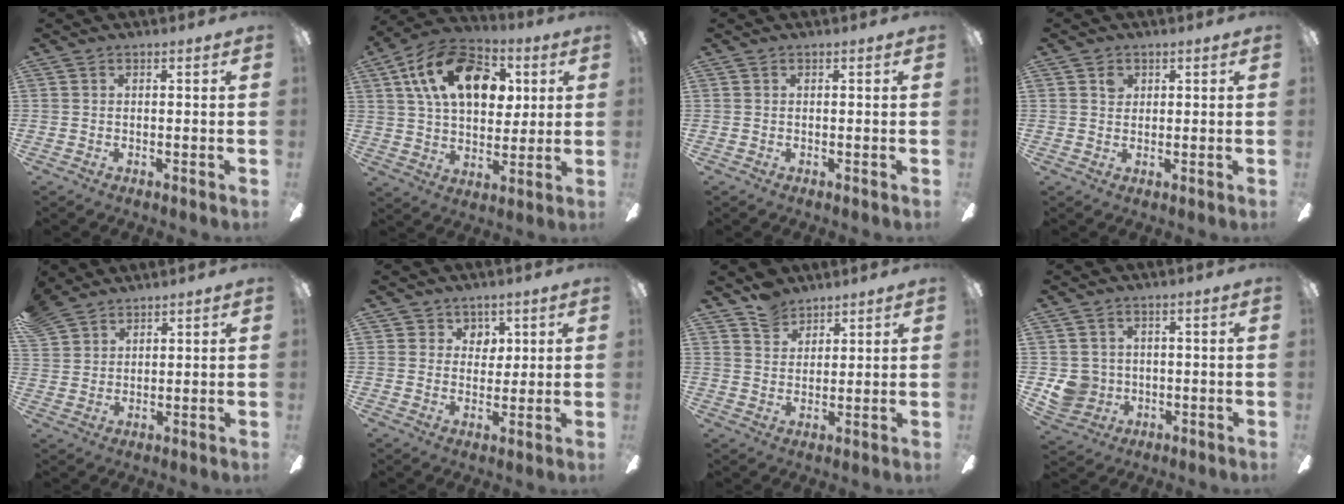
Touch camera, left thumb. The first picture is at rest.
{"total": 19.2, "force": [7.6, 11.9, 13.0], "torque": [-0.212, 0.006, 0.136]}
{"total": 0.0}
{"total": 2.0, "force": [1.2, 1.5, 0.7], "torque": [0.001, -0.005, 0.018]}
{"total": 7.2, "force": [5.9, 3.9, 1.3], "torque": [-0.048, -0.021, 0.120]}
{"total": 4.8, "force": [3.1, 3.6, 0.5], "torque": [-0.012, -0.009, 0.054]}
{"total": 6.3, "force": [5.3, 3.2, 1.2], "torque": [-0.027, -0.022, 0.100]}
{"total": 6.1, "force": [0.2, 5.9, 1.5], "torque": [-0.038, 0.004, 0.009]}